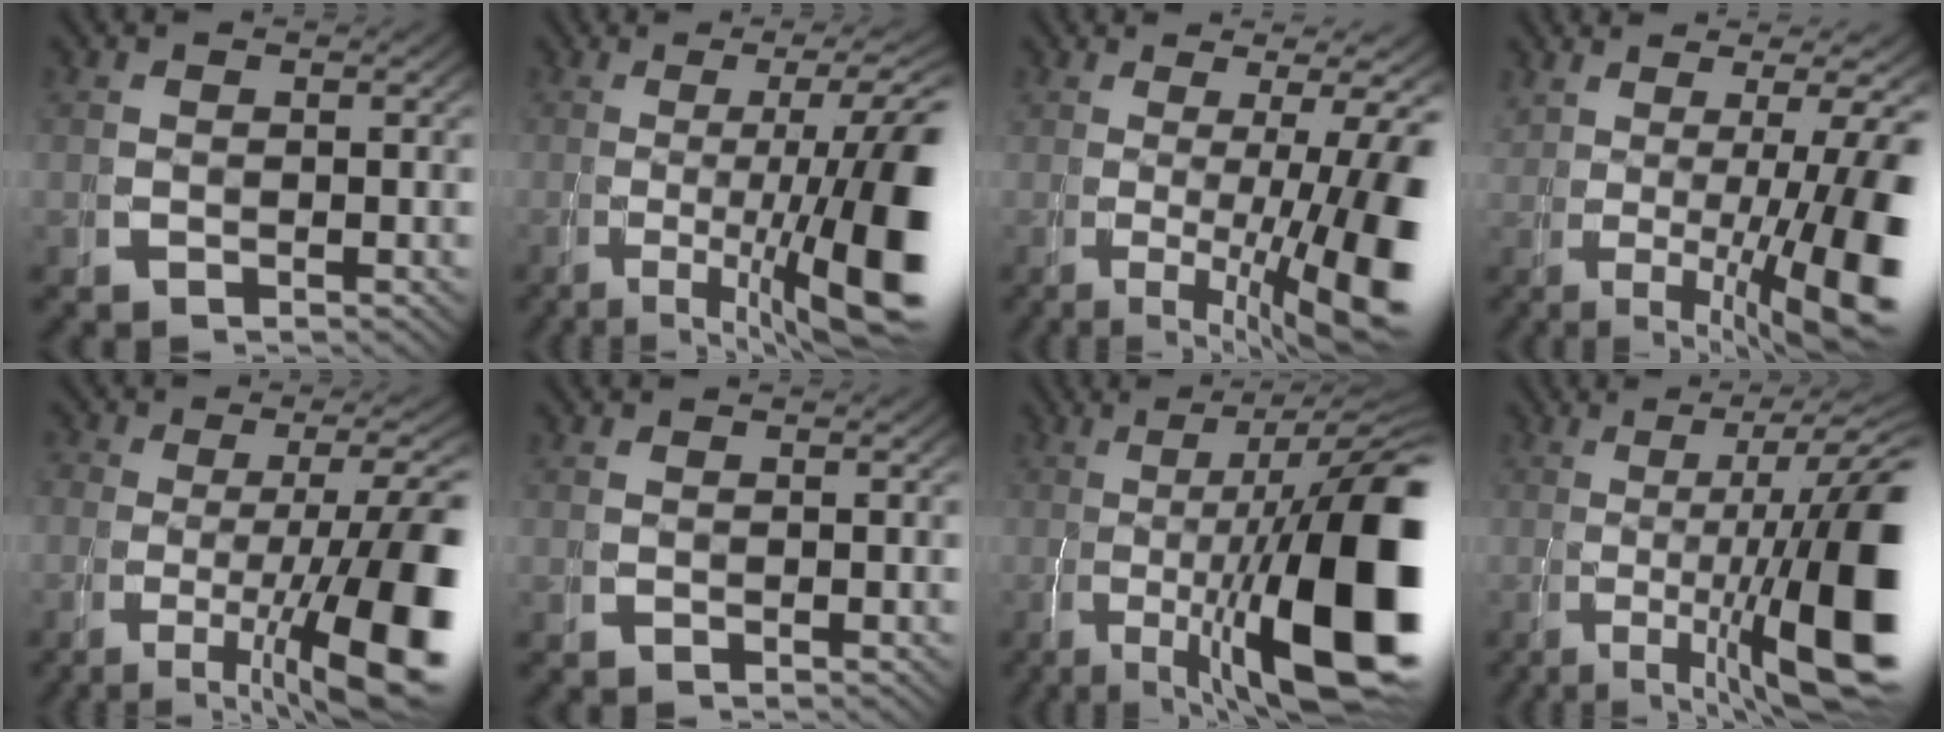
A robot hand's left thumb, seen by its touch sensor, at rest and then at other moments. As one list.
[{"total": 14.6, "force": [-1.8, 6.6, 12.9], "torque": [-0.181, -0.022, -0.014]}, {"total": 12.0, "force": [-0.9, 4.8, 11.0], "torque": [-0.150, -0.023, 0.000]}, {"total": 12.1, "force": [0.4, 4.7, 11.2], "torque": [-0.145, -0.008, 0.017]}, {"total": 12.5, "force": [-3.7, 5.6, 10.6], "torque": [-0.161, -0.034, -0.041]}, {"total": 0.0}, {"total": 20.4, "force": [-2.1, 9.5, 18.0], "torque": [-0.266, -0.038, -0.010]}, {"total": 16.0, "force": [-1.3, 7.5, 14.1], "torque": [-0.207, -0.028, -0.004]}]